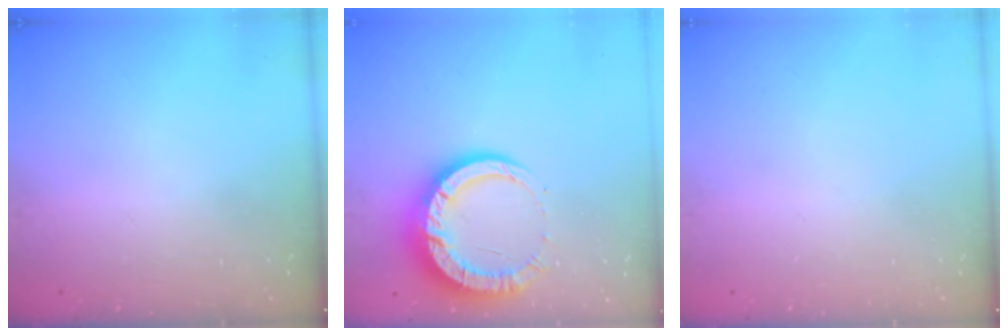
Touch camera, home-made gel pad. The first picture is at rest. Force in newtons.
{"total": 14.0, "press": 13.9, "slide": 1.4}
{"total": 0.0}